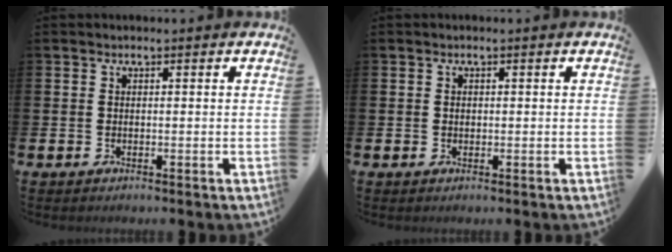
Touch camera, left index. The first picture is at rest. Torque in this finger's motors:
{"motor_torque": [0.16, -0.06, -0.02, 0.01]}